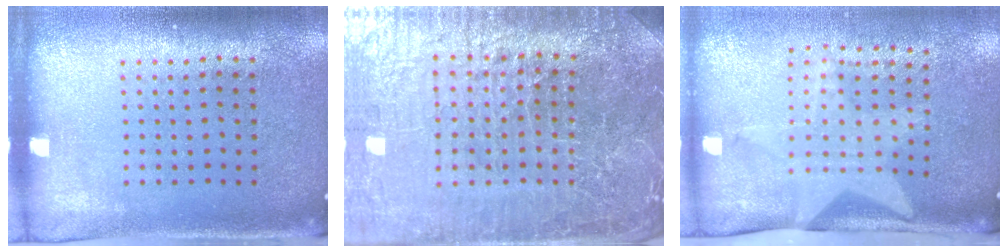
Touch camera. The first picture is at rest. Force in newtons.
{"total": 6.2, "press": 5.6, "slide": 2.7}
{"total": 2.1, "press": 1.5, "slide": 1.4}